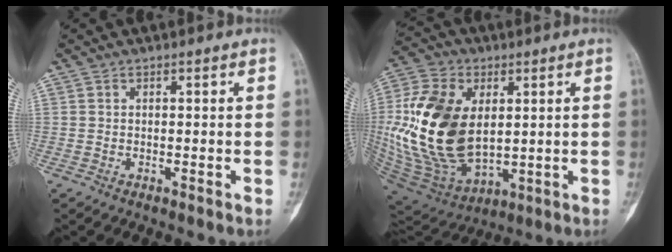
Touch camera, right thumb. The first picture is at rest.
{"total": 23.4, "force": [2.2, 14.8, 18.0], "torque": [-0.359, -0.021, 0.055]}